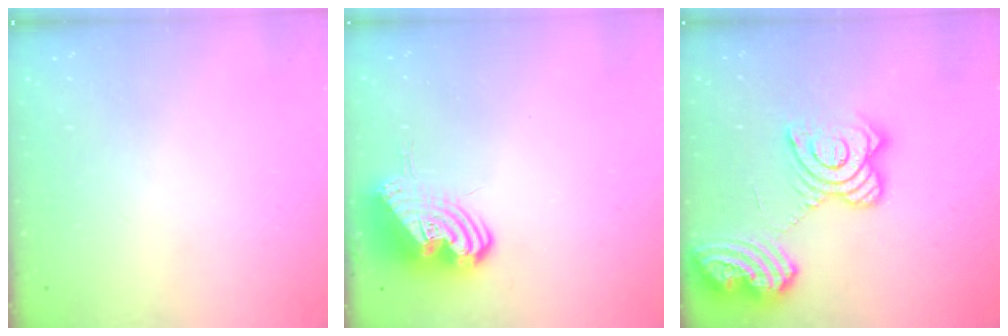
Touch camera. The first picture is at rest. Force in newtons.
{"total": 11.2, "press": 11.1, "slide": 1.9}
{"total": 22.4, "press": 22.2, "slide": 2.6}